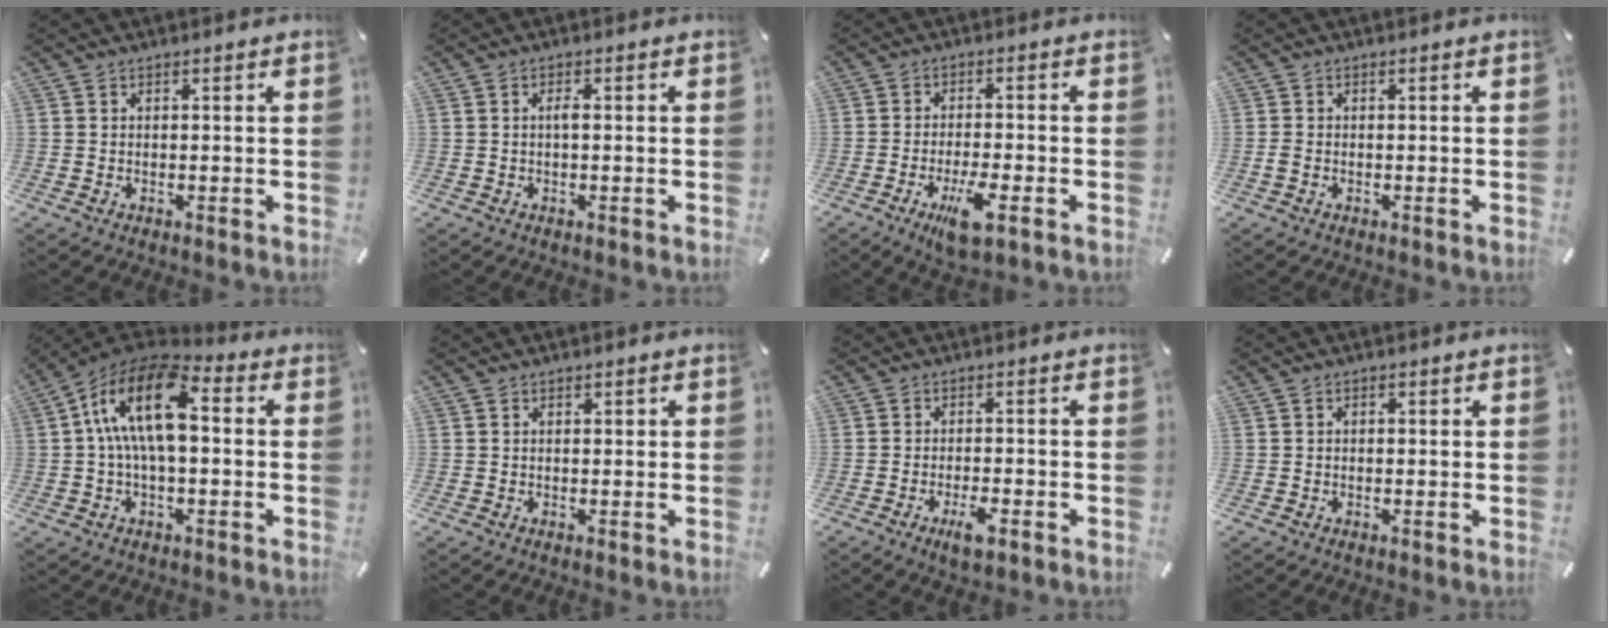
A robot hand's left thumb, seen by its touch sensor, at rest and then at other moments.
{"total": 1.7, "force": [0.0, 0.6, 1.6], "torque": [-0.031, 0.003, -0.002]}
{"total": 7.6, "force": [-3.7, 1.9, 6.4], "torque": [-0.122, 0.002, -0.062]}
{"total": 0.9, "force": [-0.3, 0.7, 0.5], "torque": [-0.009, 0.003, -0.007]}
{"total": 16.5, "force": [2.6, 8.5, 13.9], "torque": [-0.263, -0.003, 0.045]}
{"total": 0.8, "force": [0.1, 0.6, 0.6], "torque": [-0.012, 0.004, 0.001]}
{"total": 4.6, "force": [-2.5, 1.5, 3.6], "torque": [-0.060, 0.008, -0.042]}
{"total": 1.0, "force": [-0.1, 0.7, 0.6], "torque": [-0.012, 0.004, -0.003]}